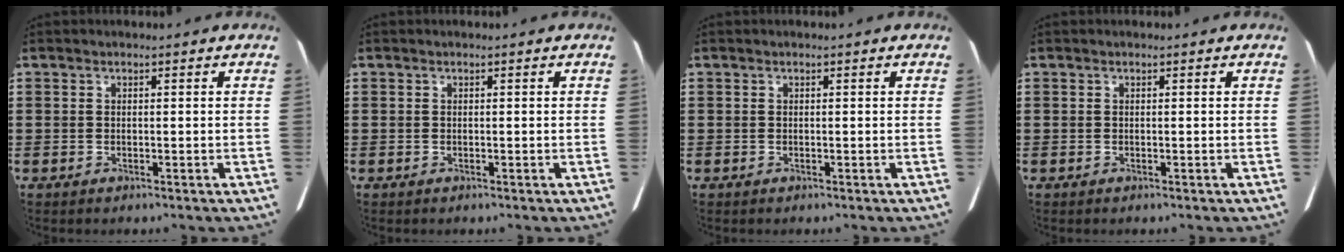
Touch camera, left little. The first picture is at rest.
{"total": 0.0}
{"total": 0.0}
{"total": 0.0}